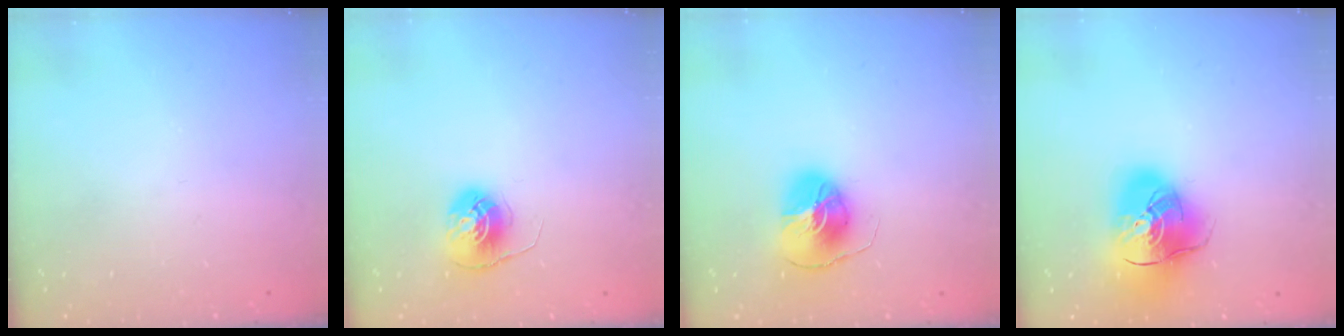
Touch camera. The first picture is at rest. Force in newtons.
{"total": 6.1, "press": 6.1, "slide": 0.4}
{"total": 9.1, "press": 9.1, "slide": 0.5}
{"total": 17.1, "press": 16.8, "slide": 2.9}